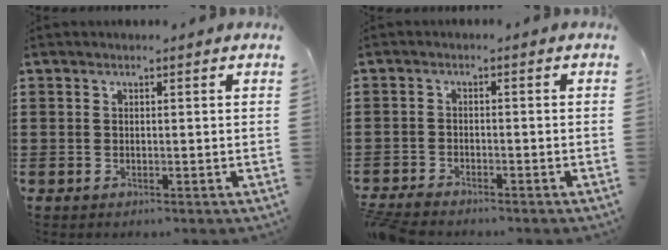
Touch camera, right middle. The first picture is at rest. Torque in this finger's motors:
{"motor_torque": [2.14, 0.00, 0.04, 0.08]}